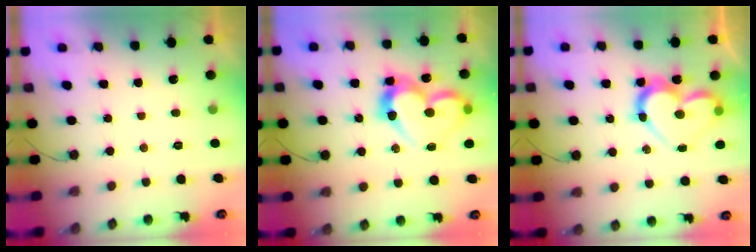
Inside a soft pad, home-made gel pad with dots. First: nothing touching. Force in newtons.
{"total": 16.9, "press": 16.8, "slide": 2.3}
{"total": 15.0, "press": 14.8, "slide": 2.0}